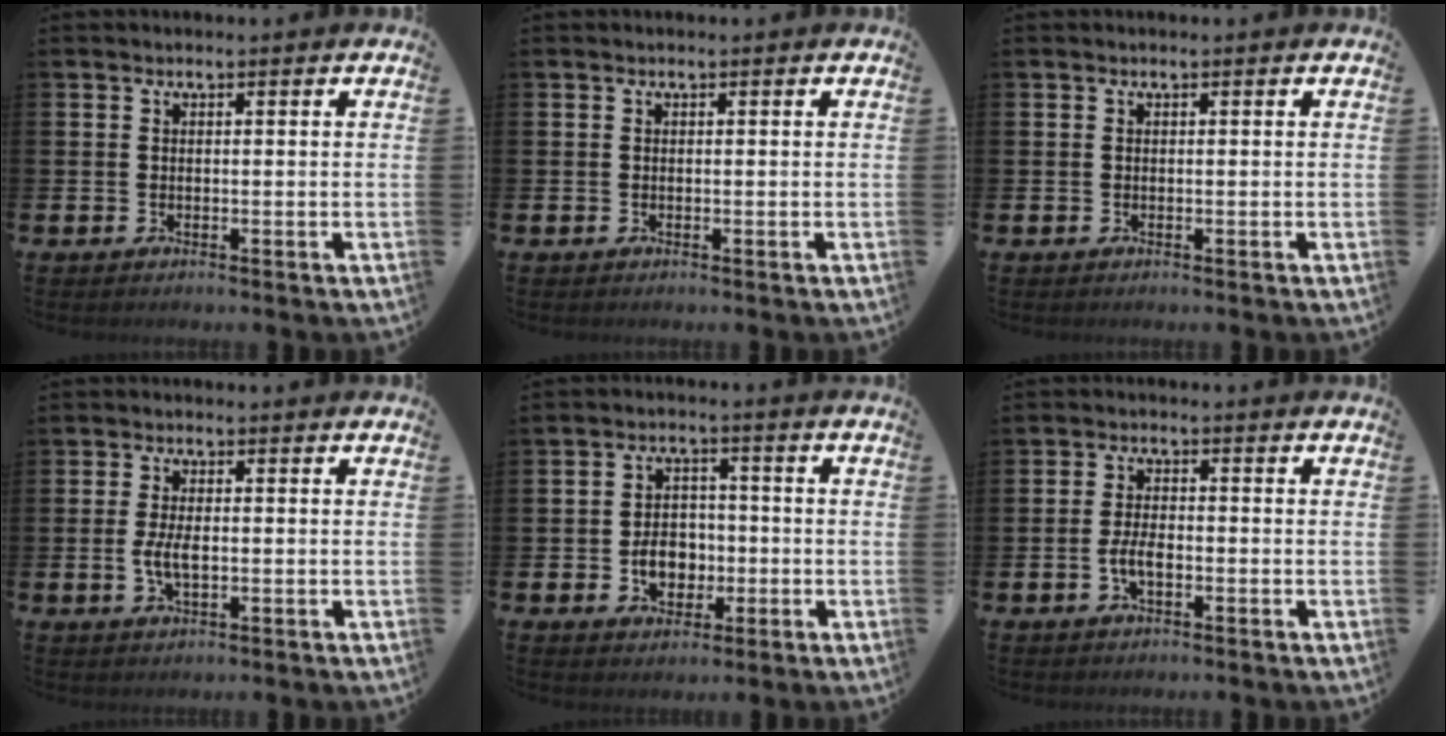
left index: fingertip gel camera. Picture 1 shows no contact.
{"total": 0.0}
{"total": 0.0}
{"total": 3.4, "force": [-0.3, 1.6, 3.1], "torque": [-0.059, -0.001, -0.010]}
{"total": 5.1, "force": [-1.2, 4.0, 3.1], "torque": [-0.041, 0.001, -0.028]}
{"total": 3.0, "force": [-0.8, 1.4, 2.6], "torque": [-0.042, 0.003, -0.016]}